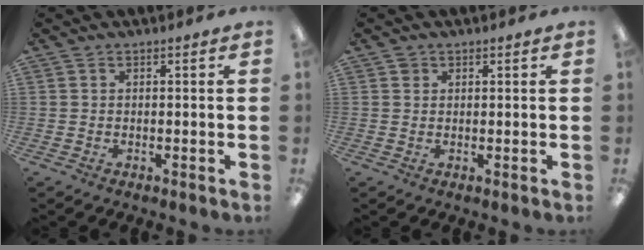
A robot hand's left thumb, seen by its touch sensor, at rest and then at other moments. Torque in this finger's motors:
{"motor_torque": [0.12, 0.10, 0.33, 0.16, -0.02]}